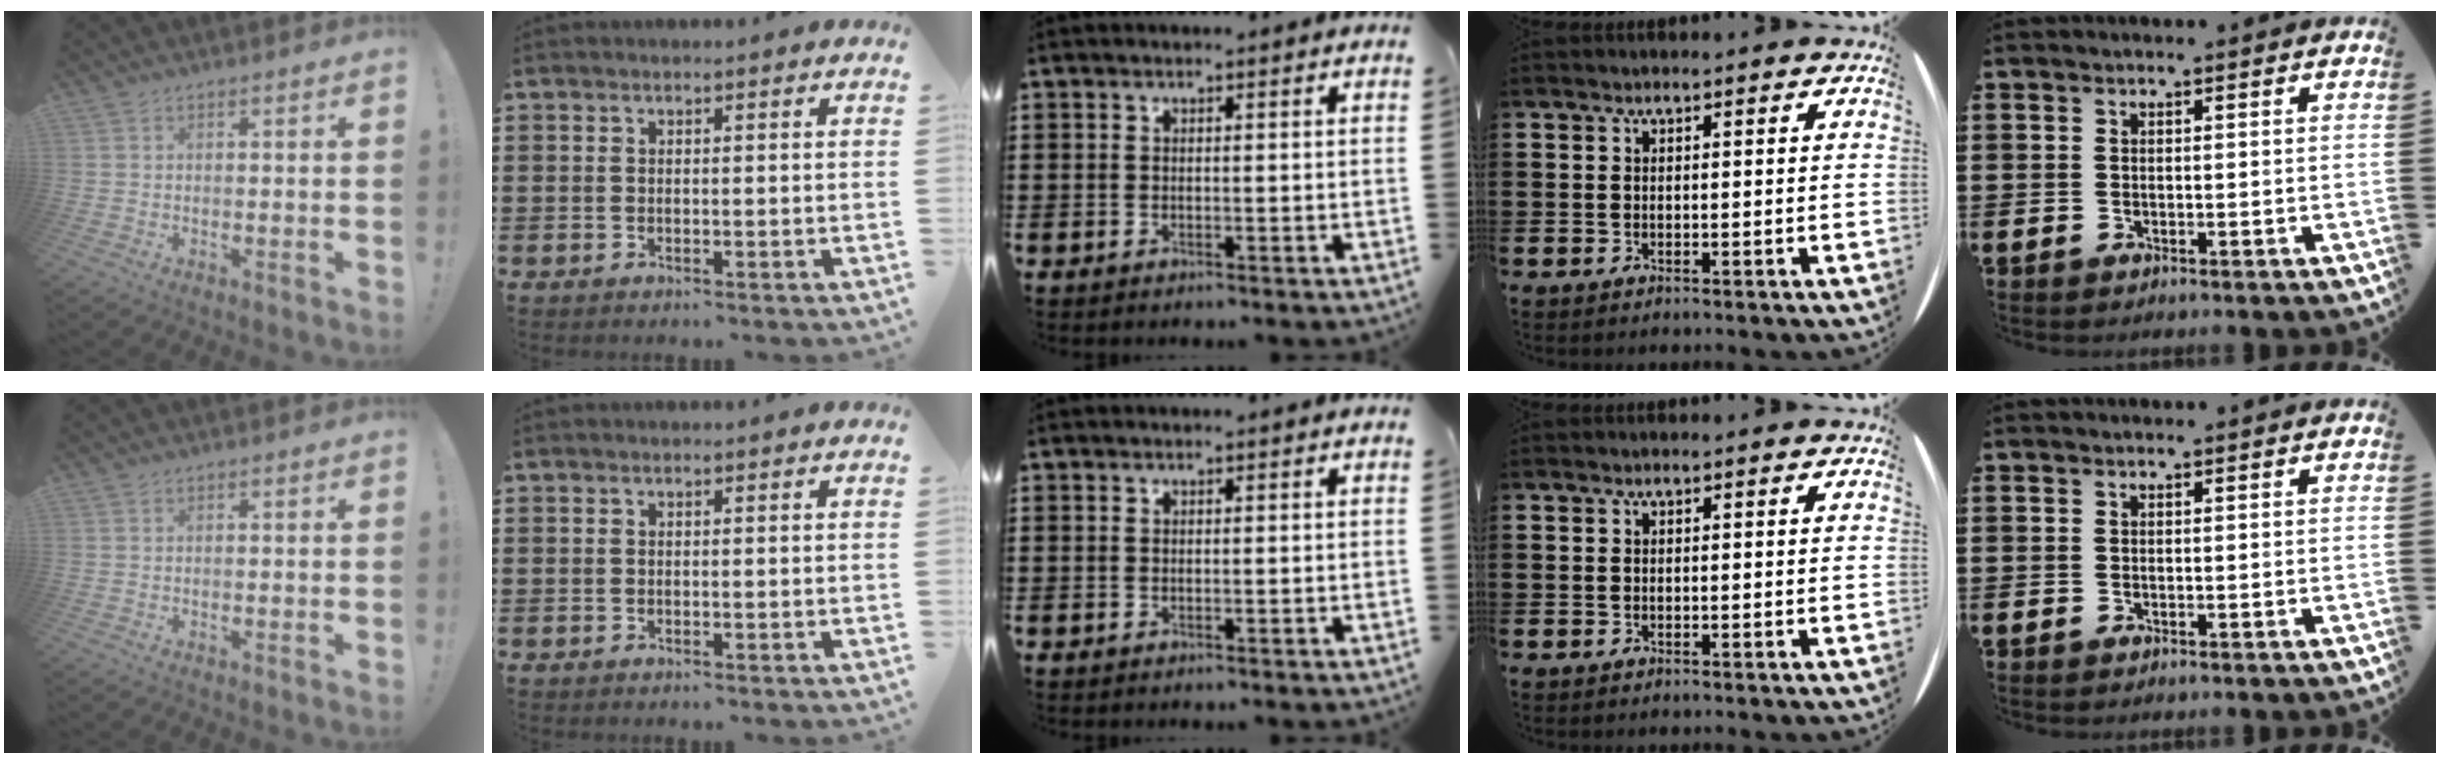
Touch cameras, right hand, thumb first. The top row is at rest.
{}